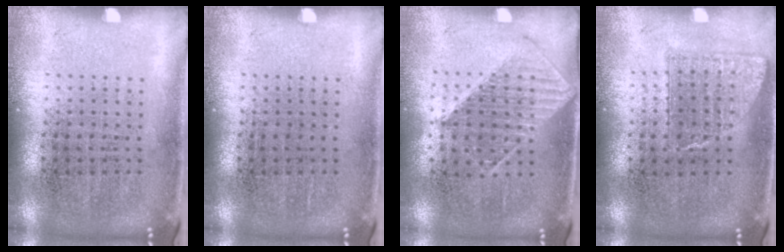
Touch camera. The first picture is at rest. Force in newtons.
{"total": 0.0}
{"total": 1.0, "press": 0.9, "slide": 0.3}
{"total": 0.8, "press": 0.7, "slide": 0.3}